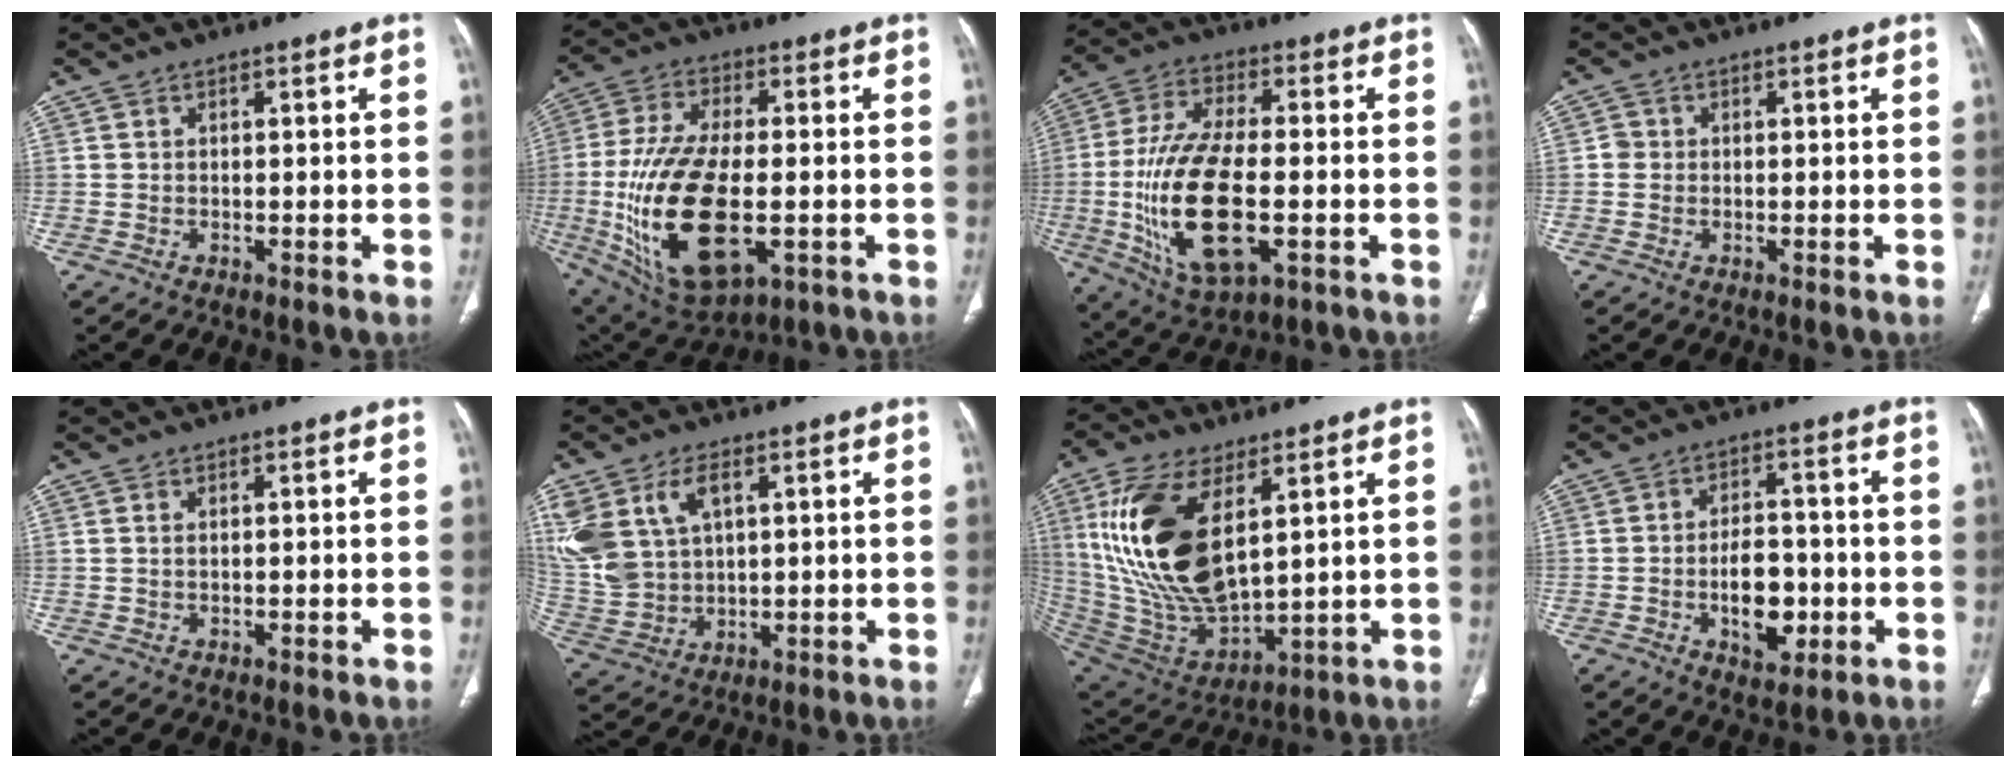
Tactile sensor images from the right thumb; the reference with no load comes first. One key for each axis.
{"total": 22.9, "fx": -4.1, "fy": 10.9, "fz": 19.7, "tx": -0.397, "ty": -0.010, "tz": -0.049}
{"total": 19.7, "fx": -3.6, "fy": 8.5, "fz": 17.4, "tx": -0.353, "ty": 0.003, "tz": -0.052}
{"total": 1.3, "fx": -0.1, "fy": 1.2, "fz": 0.3, "tx": 0.000, "ty": 0.004, "tz": -0.003}
{"total": 0.6, "fx": 0.2, "fy": 0.3, "fz": 0.5, "tx": -0.014, "ty": 0.004, "tz": 0.006}
{"total": 15.4, "fx": 5.8, "fy": 10.0, "fz": 10.2, "tx": -0.240, "ty": -0.007, "tz": 0.128}
{"total": 22.6, "fx": 6.9, "fy": 11.0, "fz": 18.5, "tx": -0.361, "ty": -0.033, "tz": 0.142}
{"total": 9.4, "fx": -2.3, "fy": 5.6, "fz": 7.2, "tx": -0.087, "ty": 0.015, "tz": -0.029}